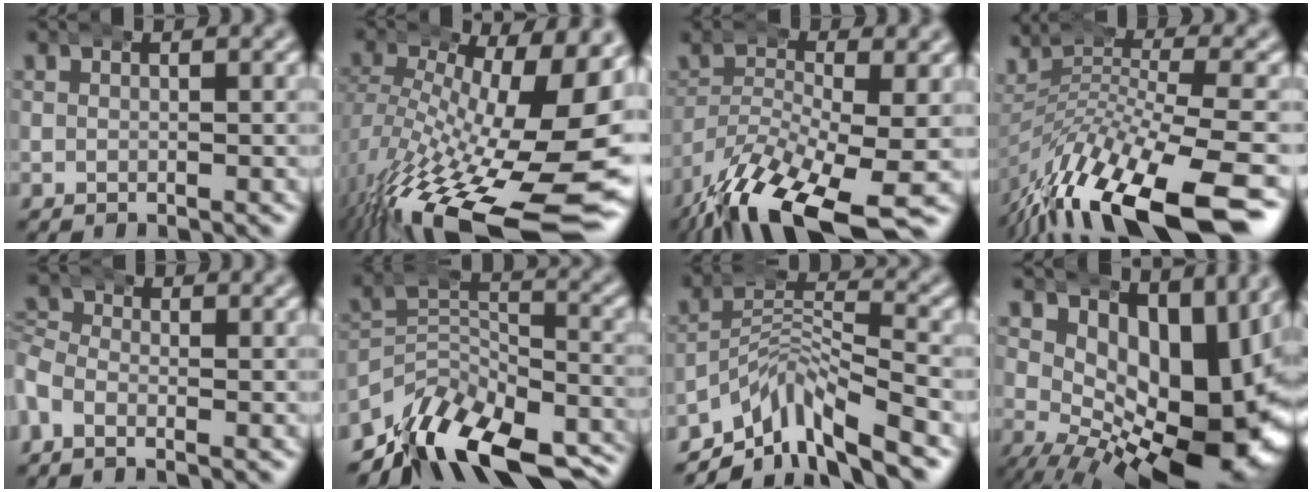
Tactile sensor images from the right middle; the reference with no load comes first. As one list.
[{"total": 15.9, "force": [-6.4, 6.7, 12.9], "torque": [-0.205, -0.067, -0.056]}, {"total": 9.7, "force": [-5.9, 3.3, 6.9], "torque": [-0.144, -0.039, -0.075]}, {"total": 10.1, "force": [-4.8, 4.1, 7.8], "torque": [-0.154, -0.019, -0.062]}, {"total": 2.4, "force": [-1.0, 2.0, 0.7], "torque": [-0.023, -0.009, -0.025]}, {"total": 12.4, "force": [-8.3, 6.3, 6.7], "torque": [-0.098, -0.020, -0.131]}, {"total": 7.2, "force": [-4.8, 3.3, 4.2], "torque": [-0.047, 0.003, -0.091]}, {"total": 15.9, "force": [0.5, 8.3, 13.6], "torque": [-0.187, -0.034, 0.031]}]